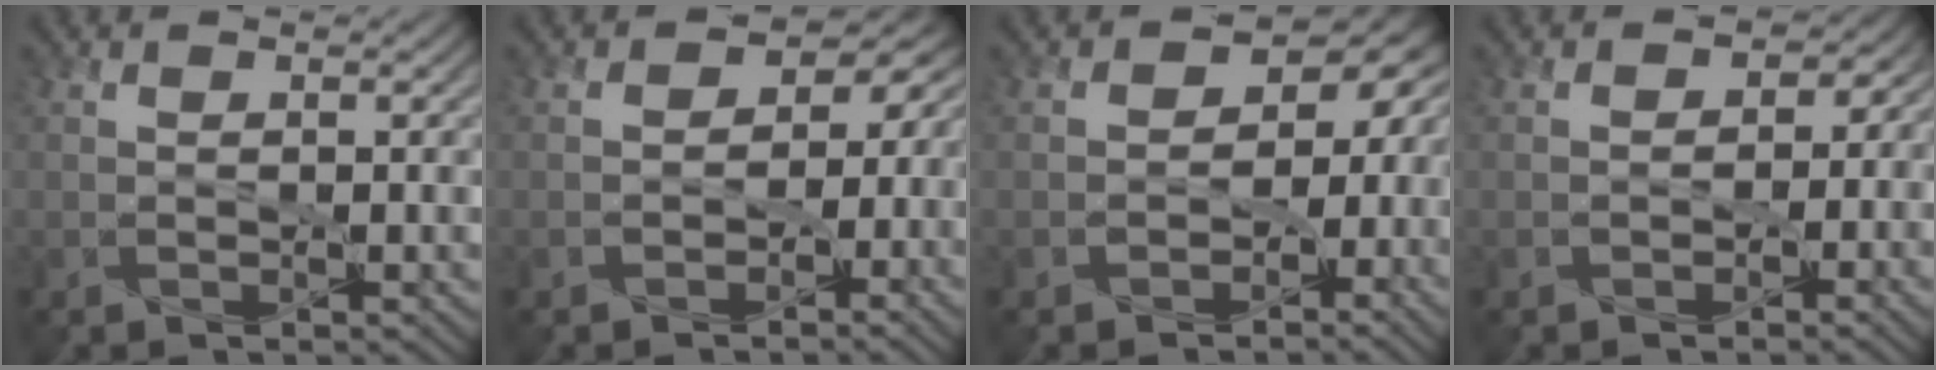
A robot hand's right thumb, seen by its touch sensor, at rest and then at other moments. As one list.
[{"total": 4.3, "force": [-1.1, 3.7, 1.9], "torque": [-0.002, 0.002, -0.027]}, {"total": 7.7, "force": [-1.7, 6.3, 4.0], "torque": [-0.020, 0.006, -0.049]}, {"total": 2.4, "force": [-0.7, 2.1, 0.7], "torque": [0.004, 0.003, -0.013]}]